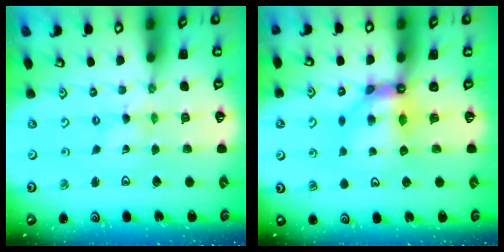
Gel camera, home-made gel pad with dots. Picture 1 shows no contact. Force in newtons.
{"total": 8.5, "press": 8.4, "slide": 1.0}